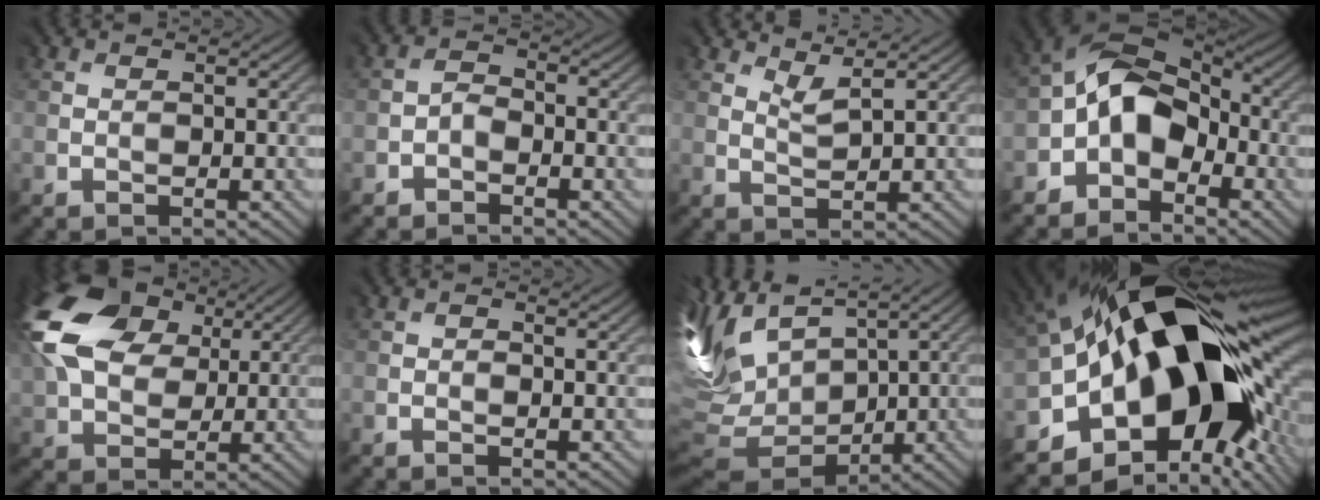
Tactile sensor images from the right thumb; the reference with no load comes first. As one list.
[{"total": 1.8, "force": [-1.4, 0.9, 0.5], "torque": [-0.012, 0.005, -0.035]}, {"total": 2.4, "force": [2.1, 0.2, 1.2], "torque": [-0.030, -0.002, 0.046]}, {"total": 7.8, "force": [-2.5, 5.2, 5.2], "torque": [-0.090, 0.011, -0.067]}, {"total": 16.6, "force": [6.3, 11.1, 10.6], "torque": [-0.249, 0.035, 0.116]}, {"total": 1.1, "force": [0.5, 0.5, 0.9], "torque": [-0.017, -0.003, 0.005]}, {"total": 13.6, "force": [3.6, 8.5, 10.0], "torque": [-0.270, 0.019, 0.063]}, {"total": 19.6, "force": [-1.7, 11.4, 15.9], "torque": [-0.270, -0.015, -0.036]}]